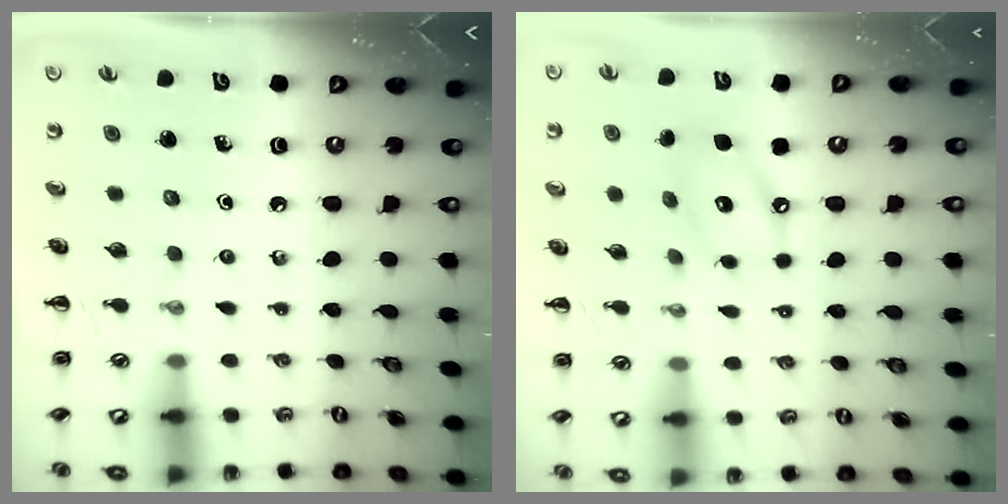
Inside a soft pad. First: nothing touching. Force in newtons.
{"total": 9.9, "press": 9.8, "slide": 1.4}